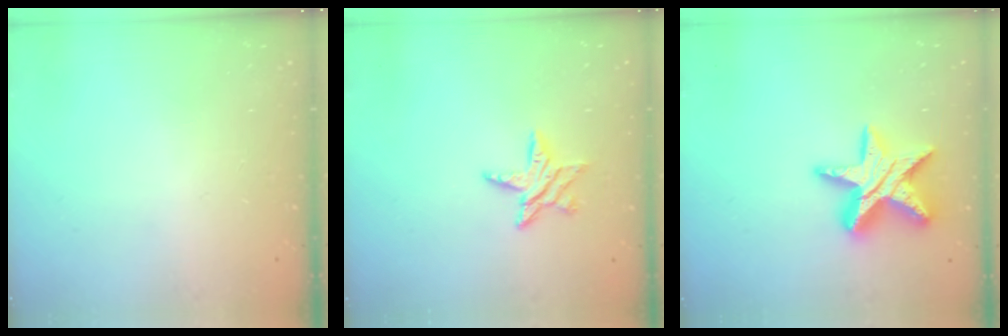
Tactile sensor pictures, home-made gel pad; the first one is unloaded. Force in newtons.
{"total": 7.9, "press": 7.9, "slide": 0.5}
{"total": 16.7, "press": 16.7, "slide": 1.3}